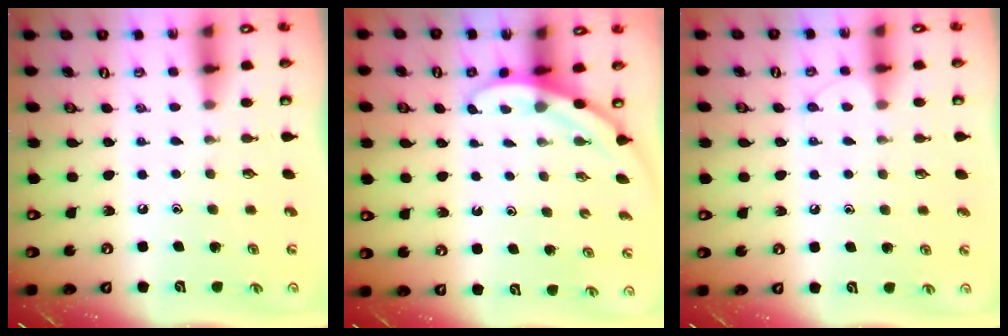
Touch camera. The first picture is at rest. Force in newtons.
{"total": 5.0, "press": 4.9, "slide": 0.3}
{"total": 6.6, "press": 6.5, "slide": 0.8}